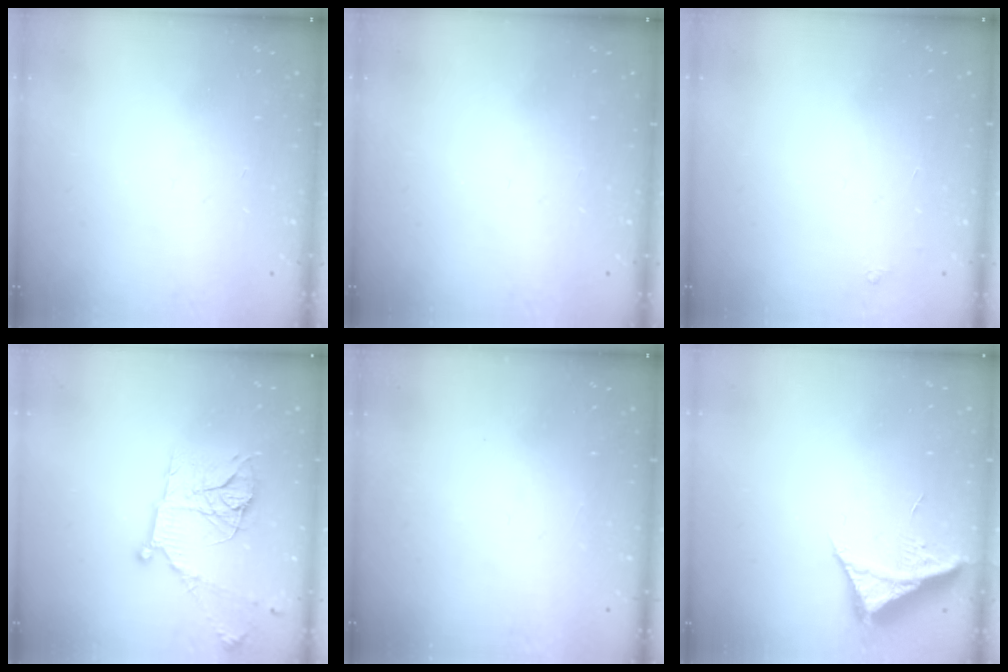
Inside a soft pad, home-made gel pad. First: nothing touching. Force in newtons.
{"total": 0.0}
{"total": 2.5, "press": 2.5, "slide": 0.4}
{"total": 16.6, "press": 16.6, "slide": 1.3}
{"total": 1.5, "press": 1.5, "slide": 0.1}
{"total": 9.2, "press": 9.2, "slide": 0.8}